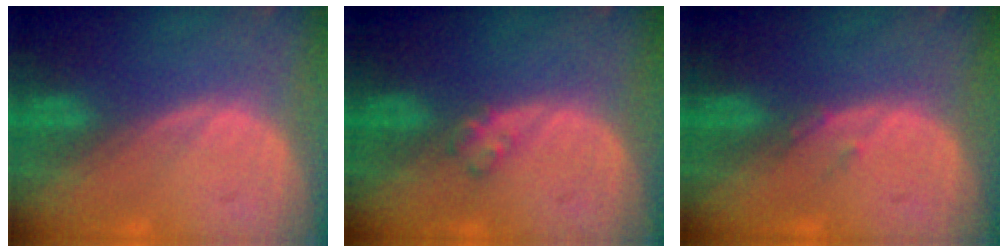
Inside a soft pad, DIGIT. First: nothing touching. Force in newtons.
{"total": 1.7, "press": 1.7, "slide": 0.3}
{"total": 1.2, "press": 1.0, "slide": 0.6}